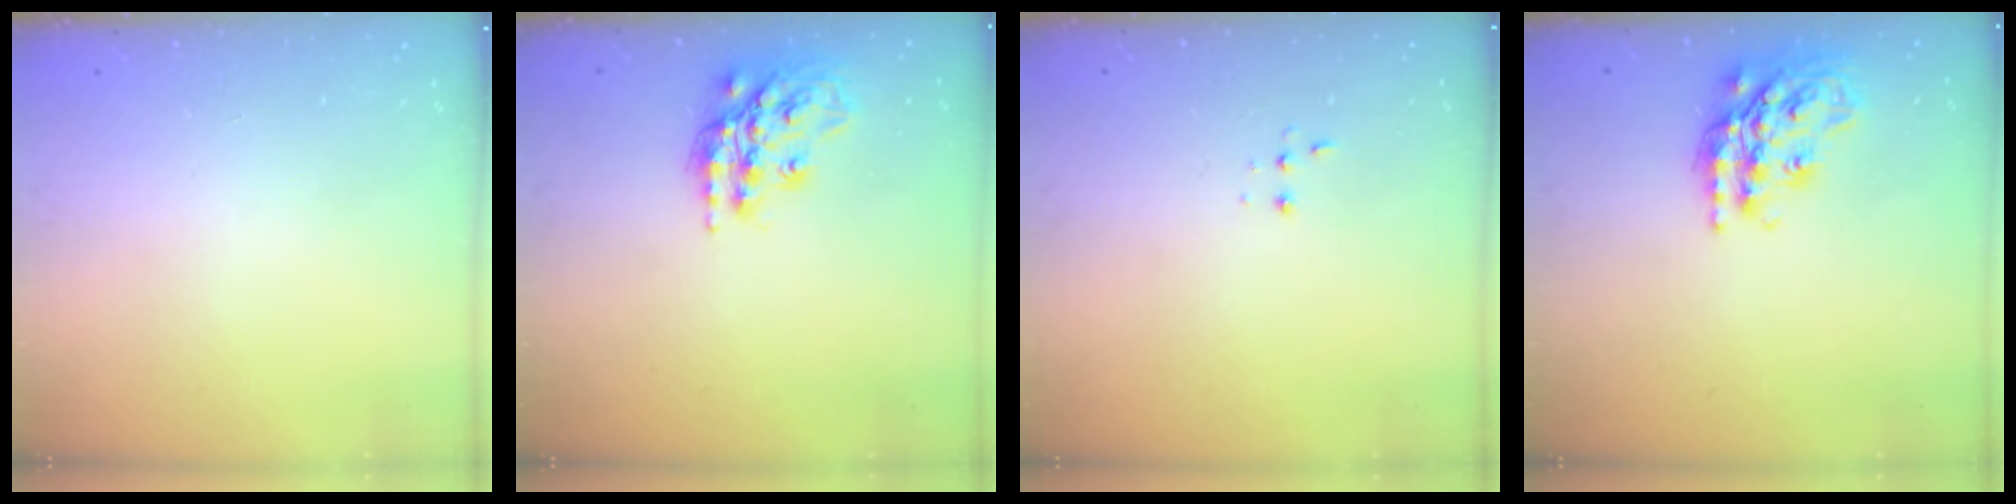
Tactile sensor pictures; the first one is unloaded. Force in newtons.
{"total": 17.5, "press": 17.4, "slide": 1.4}
{"total": 2.7, "press": 2.7, "slide": 0.5}
{"total": 20.4, "press": 20.3, "slide": 1.7}